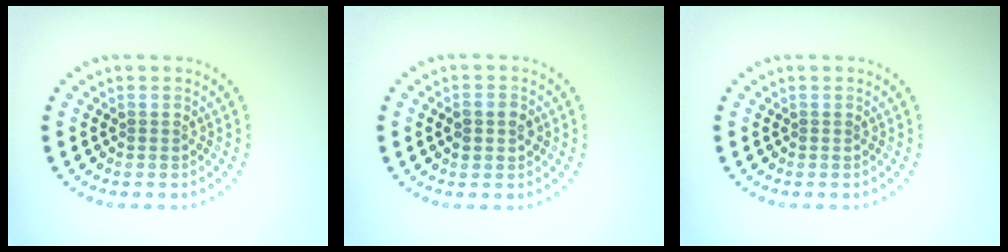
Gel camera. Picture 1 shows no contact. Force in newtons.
{"total": 2.7, "press": 2.7, "slide": 0.1}
{"total": 0.0}